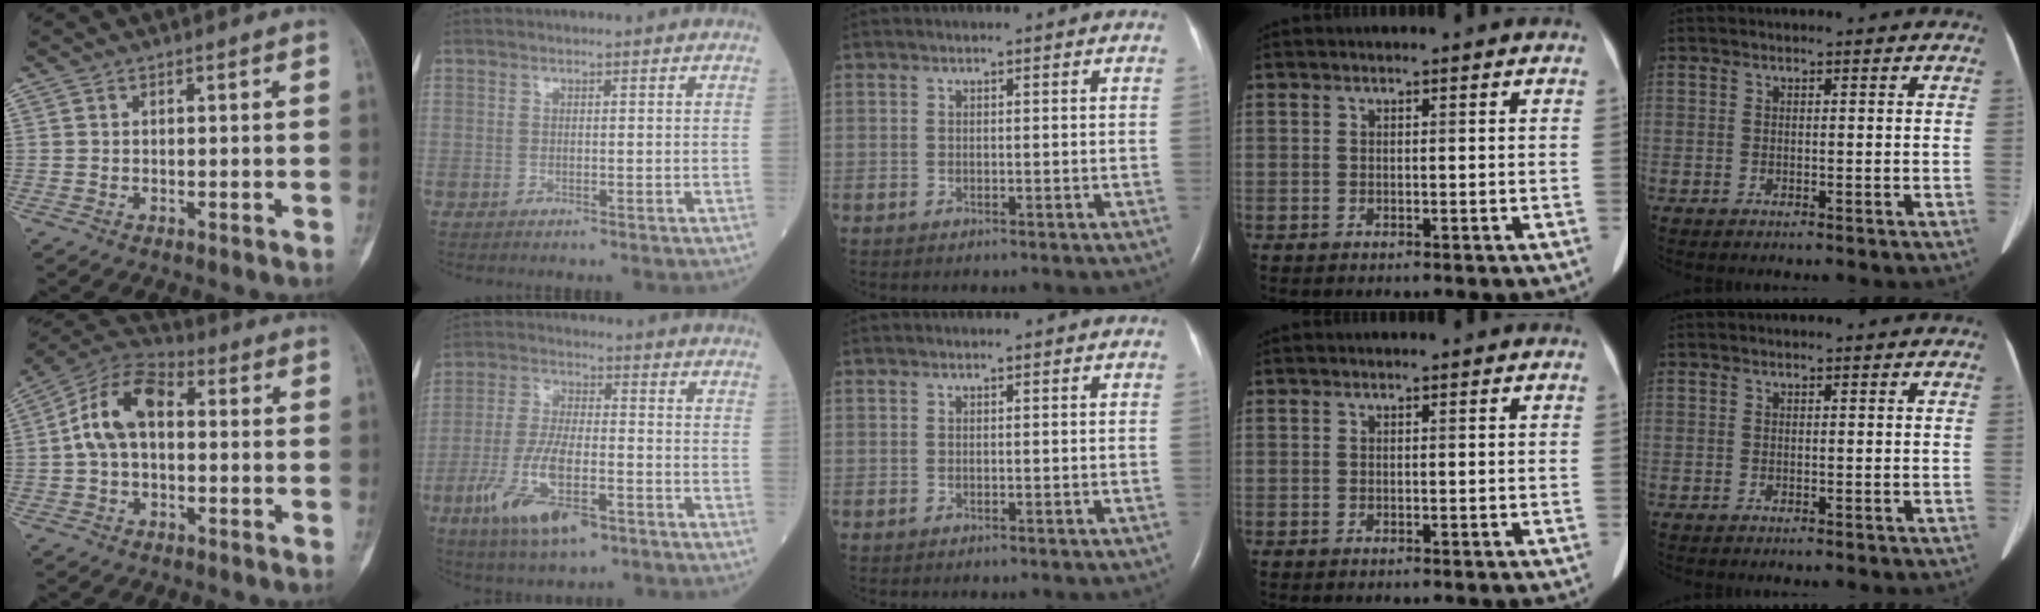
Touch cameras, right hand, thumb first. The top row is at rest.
{"thumb": {"total": 11.6, "force": [0.8, 7.0, 9.2], "torque": [-0.166, 0.036, 0.002]}, "index": {"total": 12.4, "force": [-5.8, 3.8, 10.3], "torque": [-0.209, -0.014, -0.101]}}